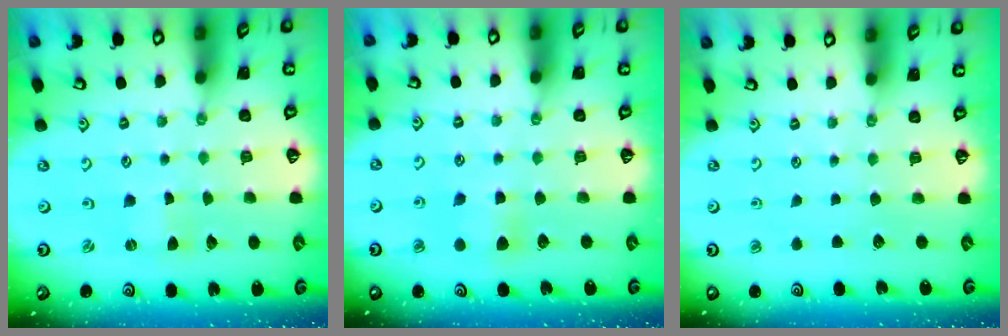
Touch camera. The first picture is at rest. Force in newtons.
{"total": 5.2, "press": 5.1, "slide": 0.7}
{"total": 0.0}